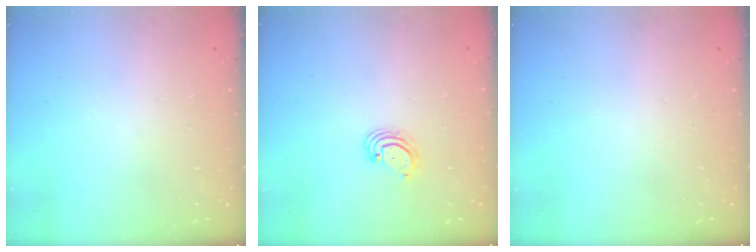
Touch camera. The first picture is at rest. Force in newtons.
{"total": 2.8, "press": 2.8, "slide": 0.2}
{"total": 0.0}